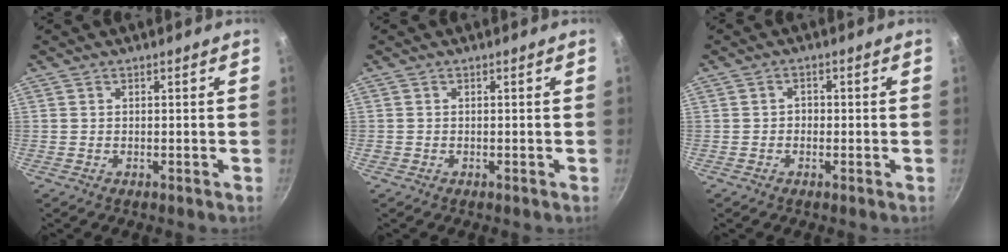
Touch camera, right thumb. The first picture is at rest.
{"total": 0.0}
{"total": 1.6, "force": [-0.2, 1.4, 0.9], "torque": [-0.011, 0.004, -0.006]}